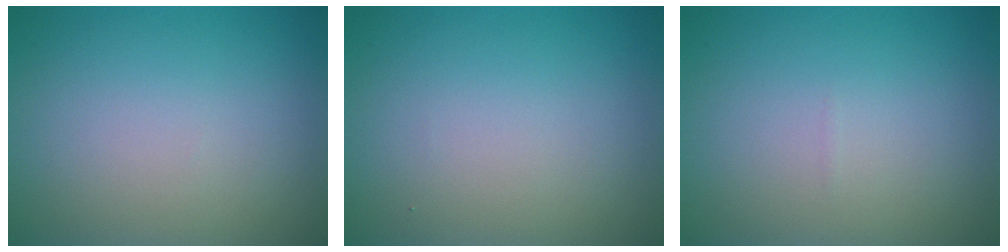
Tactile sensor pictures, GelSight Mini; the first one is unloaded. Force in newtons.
{"total": 0.0}
{"total": 0.0}